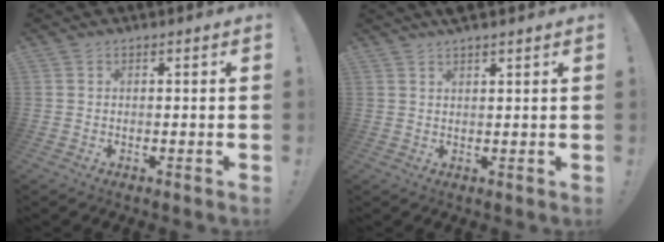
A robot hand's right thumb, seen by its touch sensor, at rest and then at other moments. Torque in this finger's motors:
{"motor_torque": [0.20, 0.78, 0.47, 0.30, 0.00]}